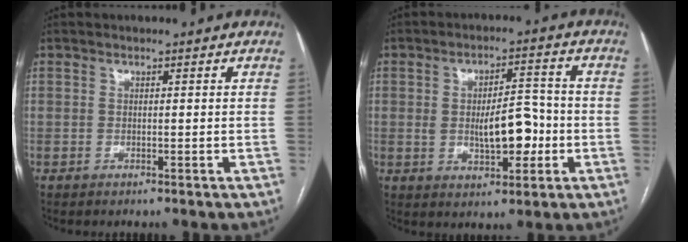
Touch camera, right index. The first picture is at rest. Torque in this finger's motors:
{"motor_torque": [0.26, -0.03, 0.60, 0.08]}